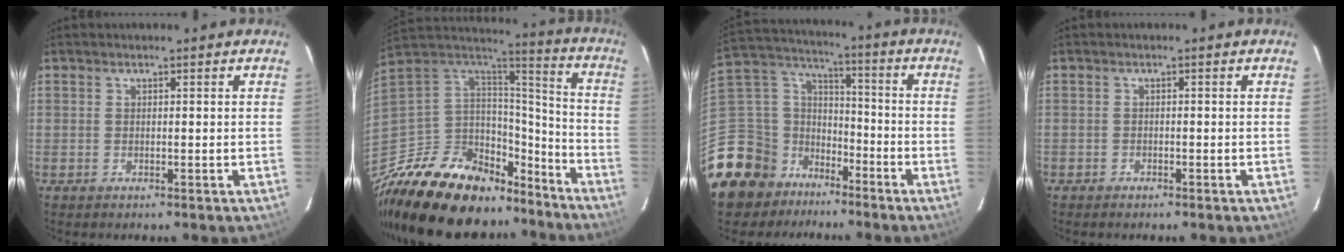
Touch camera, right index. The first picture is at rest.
{"total": 27.0, "force": [-19.5, 13.3, 13.1], "torque": [-0.269, 0.021, -0.307]}
{"total": 16.1, "force": [-12.2, 10.1, 2.8], "torque": [-0.103, 0.057, -0.213]}
{"total": 1.0, "force": [-0.8, 0.6, -0.1], "torque": [-0.003, 0.004, -0.016]}